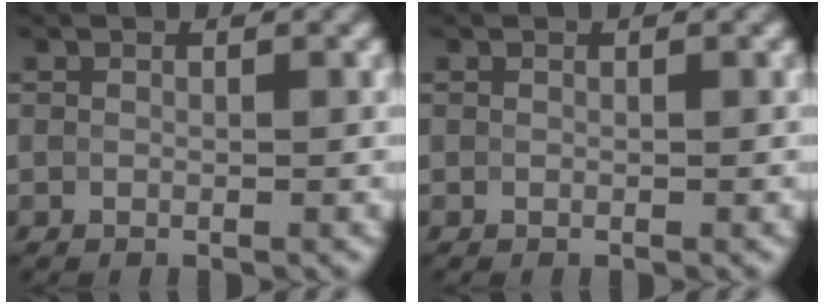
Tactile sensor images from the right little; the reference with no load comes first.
{"total": 0.0}